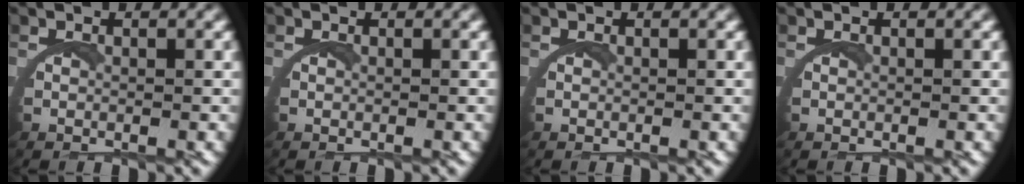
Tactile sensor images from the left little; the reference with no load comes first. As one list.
[{"total": 0.0}, {"total": 0.0}, {"total": 0.0}]